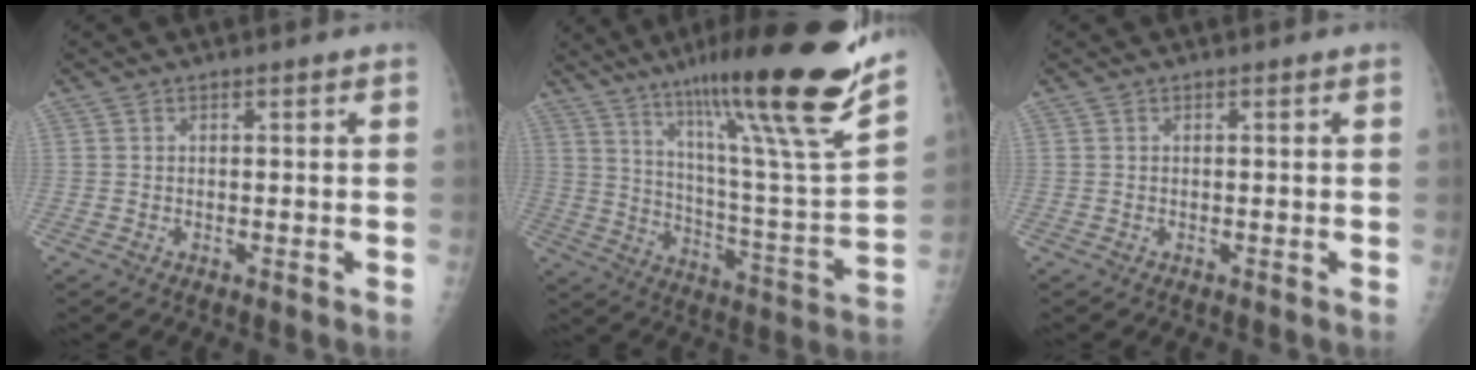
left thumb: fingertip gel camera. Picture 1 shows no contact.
{"total": 27.0, "force": [18.6, 1.4, 19.5], "torque": [-0.283, -0.092, 0.295]}
{"total": 0.0}